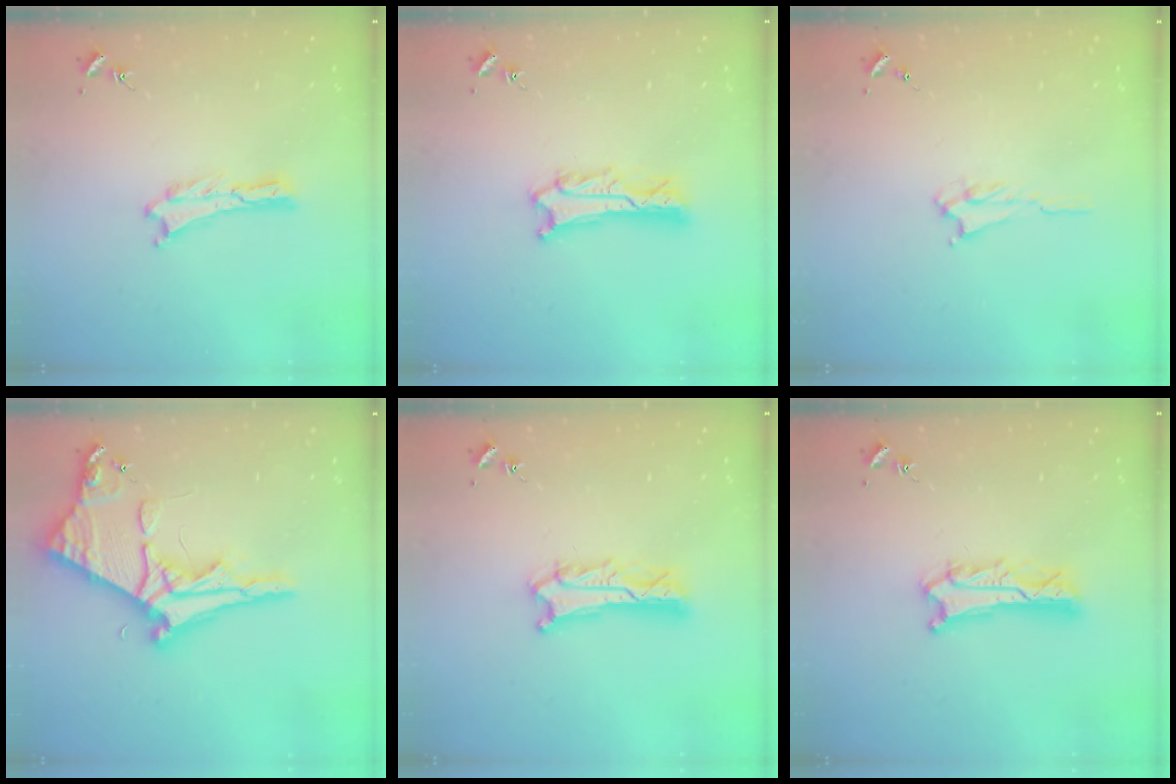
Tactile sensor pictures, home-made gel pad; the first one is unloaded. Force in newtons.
{"total": 3.3, "press": 3.3, "slide": 0.5}
{"total": 1.6, "press": 1.5, "slide": 0.4}
{"total": 10.0, "press": 10.0, "slide": 0.8}
{"total": 5.0, "press": 4.9, "slide": 0.5}
{"total": 5.0, "press": 4.9, "slide": 0.5}